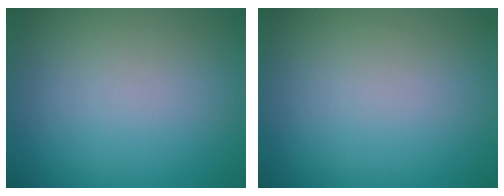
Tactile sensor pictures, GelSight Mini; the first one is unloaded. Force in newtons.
{"total": 0.0}